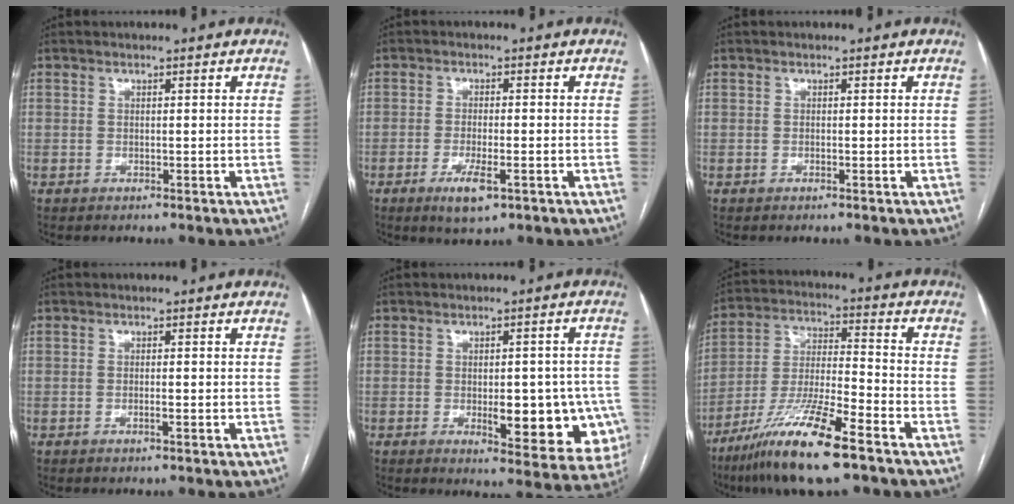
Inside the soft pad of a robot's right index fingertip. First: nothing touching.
{"total": 4.8, "force": [-2.4, 1.1, 4.0], "torque": [-0.077, -0.007, -0.036]}
{"total": 0.0}
{"total": 1.0, "force": [-0.5, 0.0, 0.9], "torque": [-0.019, 0.000, -0.007]}
{"total": 12.3, "force": [-3.2, 4.9, 10.8], "torque": [-0.093, 0.010, -0.026]}
{"total": 15.5, "force": [-10.0, 1.2, 11.7], "torque": [-0.241, -0.034, -0.185]}